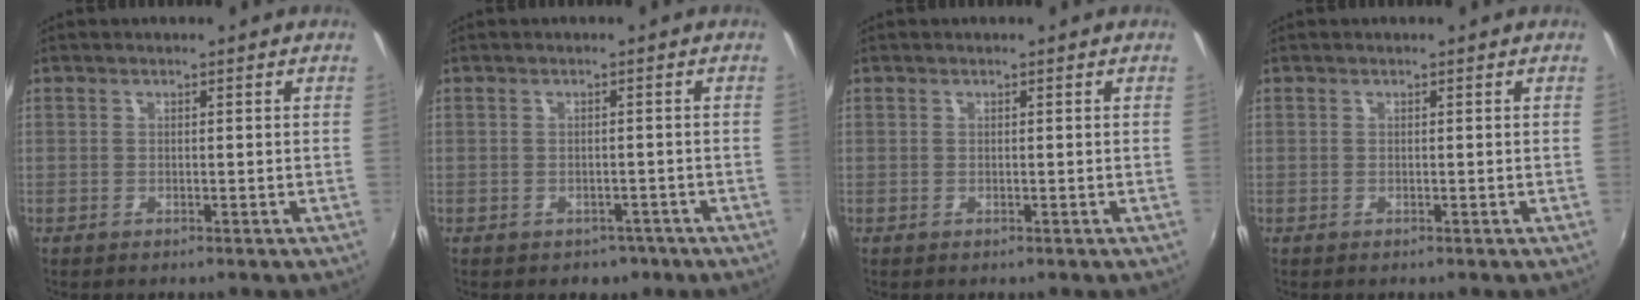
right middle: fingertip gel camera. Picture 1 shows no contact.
{"total": 3.5, "force": [-2.2, 2.5, 1.1], "torque": [-0.025, -0.004, -0.022]}
{"total": 0.0}
{"total": 0.0}